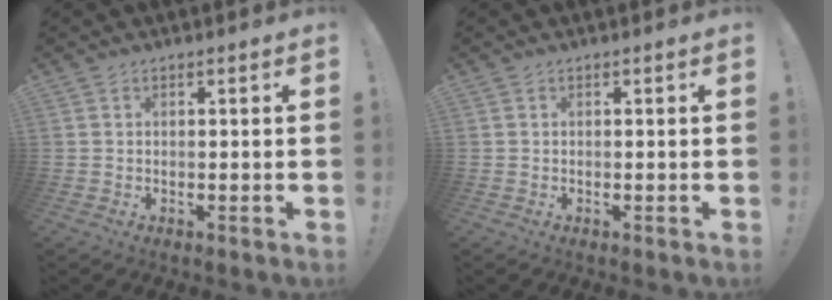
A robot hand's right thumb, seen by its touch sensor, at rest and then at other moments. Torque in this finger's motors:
{"motor_torque": [0.00, 0.00, 0.00, 0.00, 0.00]}